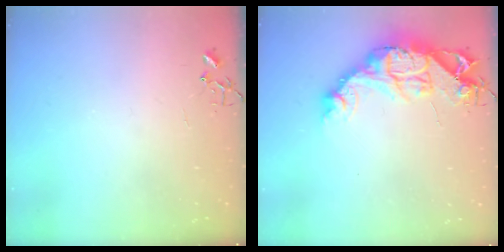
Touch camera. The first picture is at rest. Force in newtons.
{"total": 15.7, "press": 15.6, "slide": 1.6}